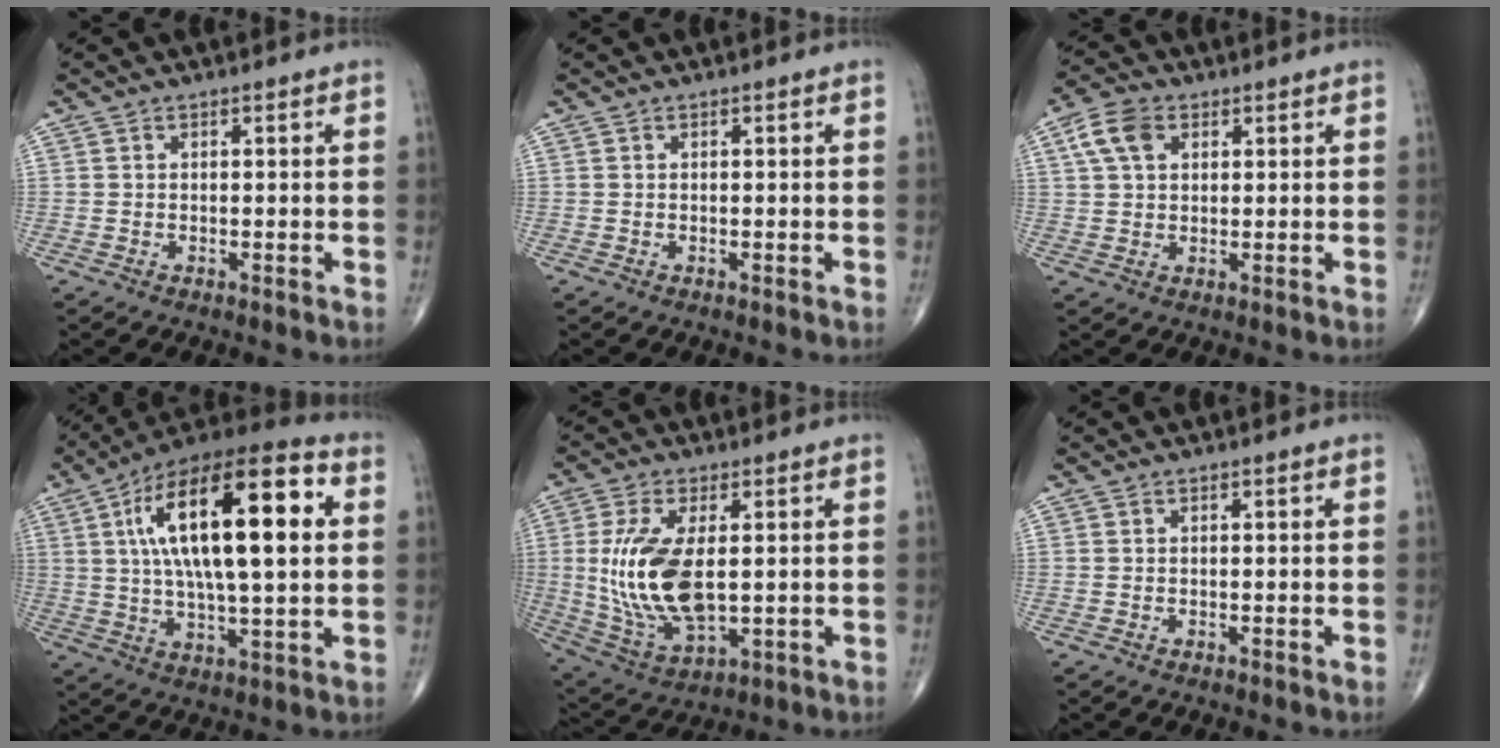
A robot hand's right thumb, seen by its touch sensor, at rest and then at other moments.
{"total": 0.0}
{"total": 6.4, "force": [2.4, 4.2, 4.2], "torque": [-0.077, 0.007, 0.044]}
{"total": 25.6, "force": [5.7, 9.0, 23.3], "torque": [-0.391, 0.017, 0.083]}
{"total": 15.5, "force": [0.9, 7.4, 13.5], "torque": [-0.278, -0.015, 0.033]}
{"total": 0.0}